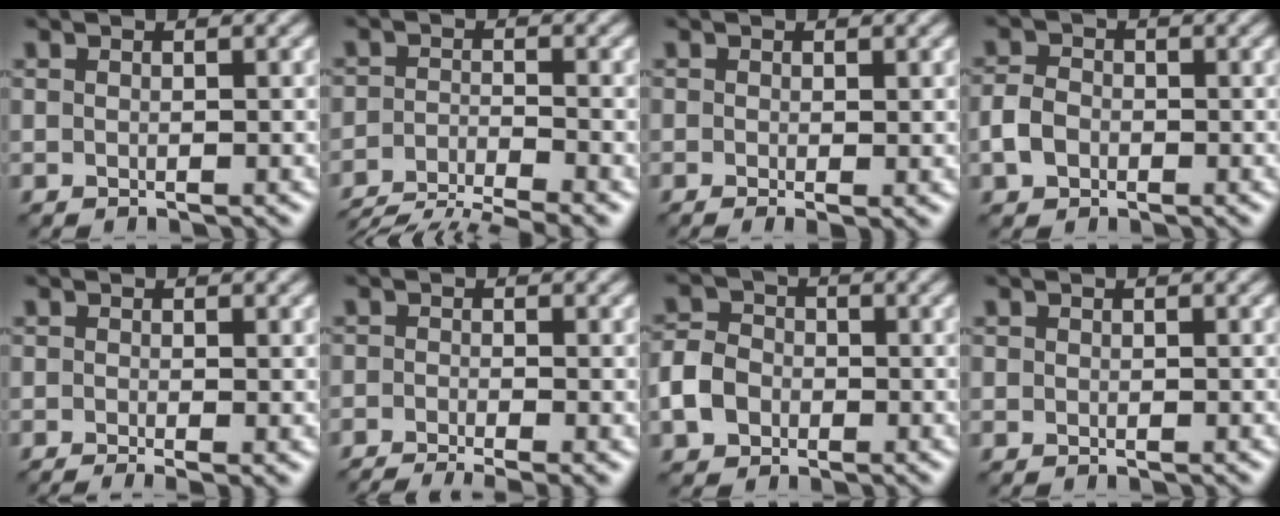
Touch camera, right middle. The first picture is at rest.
{"total": 5.3, "force": [-4.7, 1.0, 2.4], "torque": [-0.043, -0.013, -0.088]}
{"total": 1.2, "force": [-0.1, 0.2, 1.2], "torque": [-0.018, -0.007, -0.004]}
{"total": 2.5, "force": [-0.8, 2.0, 1.4], "torque": [-0.028, 0.002, -0.021]}
{"total": 2.5, "force": [-1.0, 0.6, 2.2], "torque": [-0.032, -0.009, -0.018]}
{"total": 4.1, "force": [-2.9, 0.8, 2.8], "torque": [-0.041, -0.012, -0.054]}
{"total": 3.9, "force": [-1.3, 3.2, 1.9], "torque": [-0.042, 0.004, -0.033]}
{"total": 0.0}